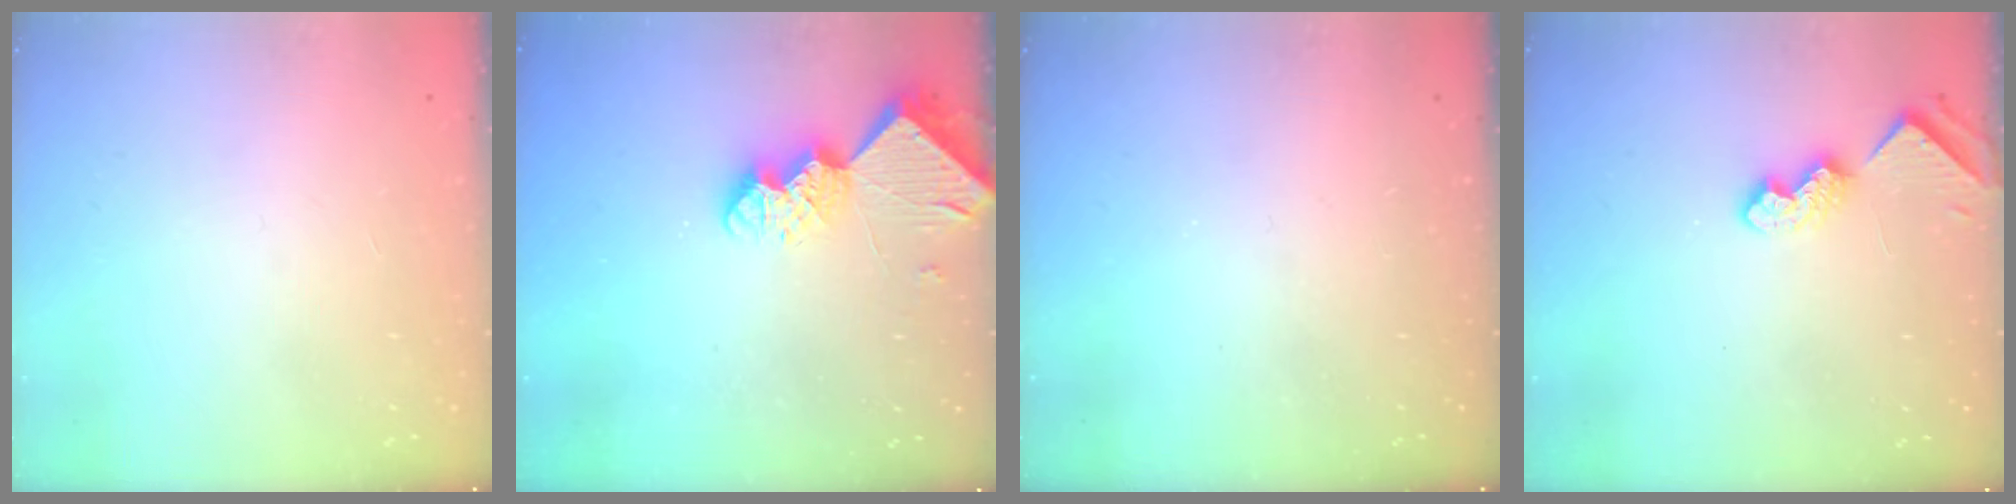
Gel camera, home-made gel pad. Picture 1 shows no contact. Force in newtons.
{"total": 10.0, "press": 10.0, "slide": 1.0}
{"total": 0.0}
{"total": 7.0, "press": 7.0, "slide": 0.8}